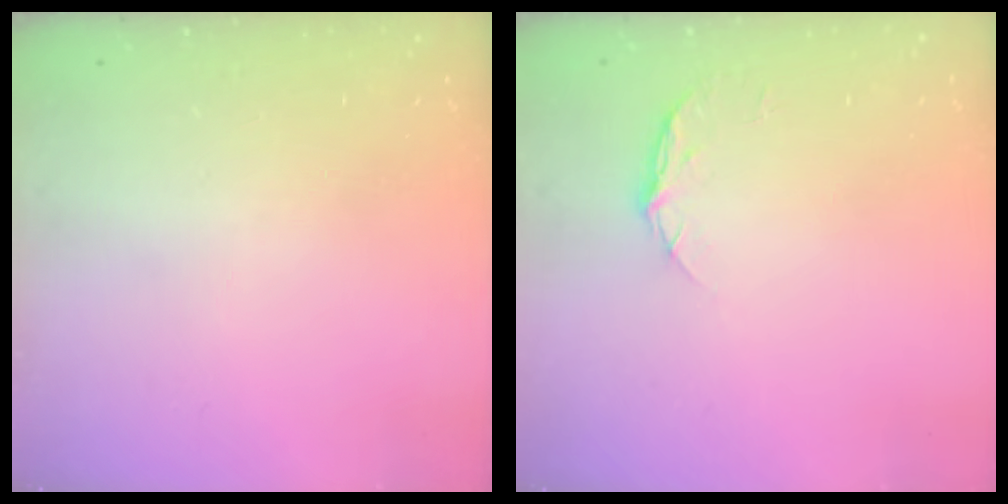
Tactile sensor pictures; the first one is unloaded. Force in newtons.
{"total": 5.2, "press": 5.2, "slide": 0.7}